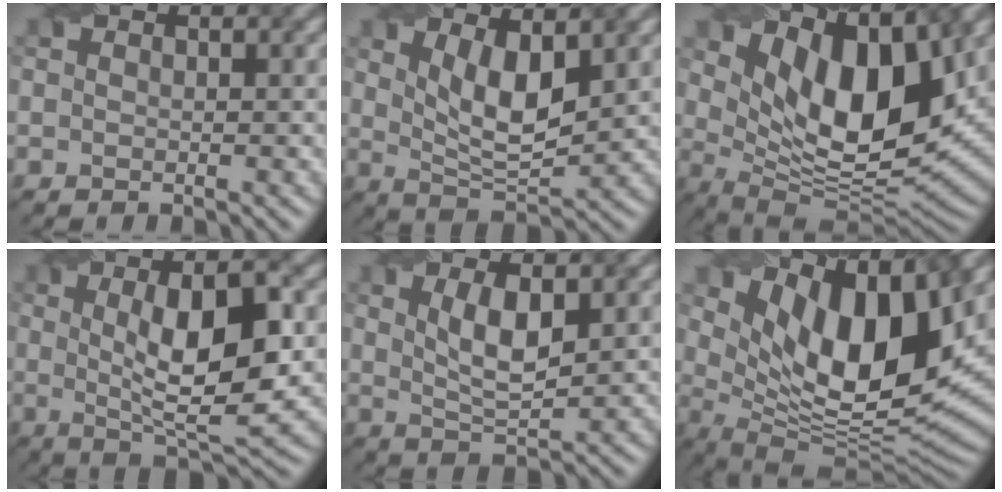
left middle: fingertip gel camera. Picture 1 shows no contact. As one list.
[{"total": 5.5, "force": [2.2, 2.1, 4.6], "torque": [-0.088, -0.013, 0.045]}, {"total": 12.7, "force": [5.2, 5.4, 10.2], "torque": [-0.178, -0.002, 0.097]}, {"total": 9.5, "force": [0.9, 2.6, 9.1], "torque": [-0.136, 0.005, 0.015]}, {"total": 3.9, "force": [1.3, 1.2, 3.5], "torque": [-0.071, -0.005, 0.027]}, {"total": 14.2, "force": [5.7, 6.0, 11.6], "torque": [-0.192, -0.001, 0.103]}]